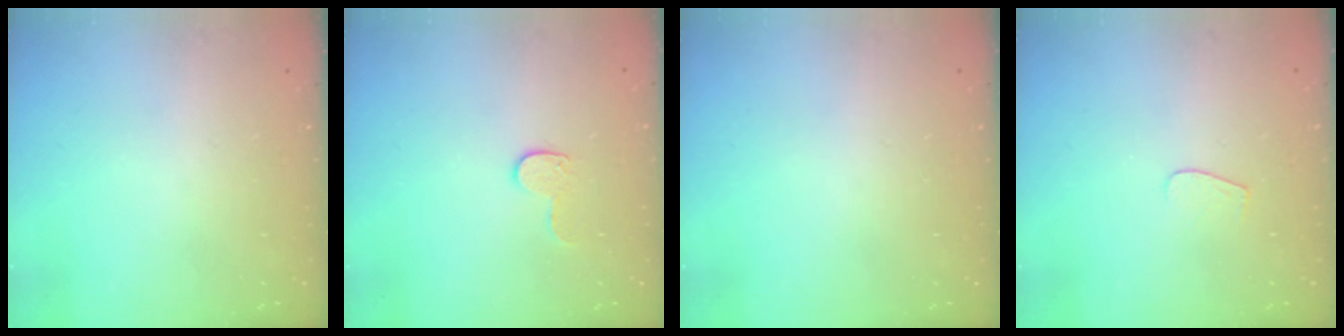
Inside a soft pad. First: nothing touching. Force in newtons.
{"total": 6.8, "press": 6.8, "slide": 0.3}
{"total": 0.0}
{"total": 3.7, "press": 3.7, "slide": 0.3}